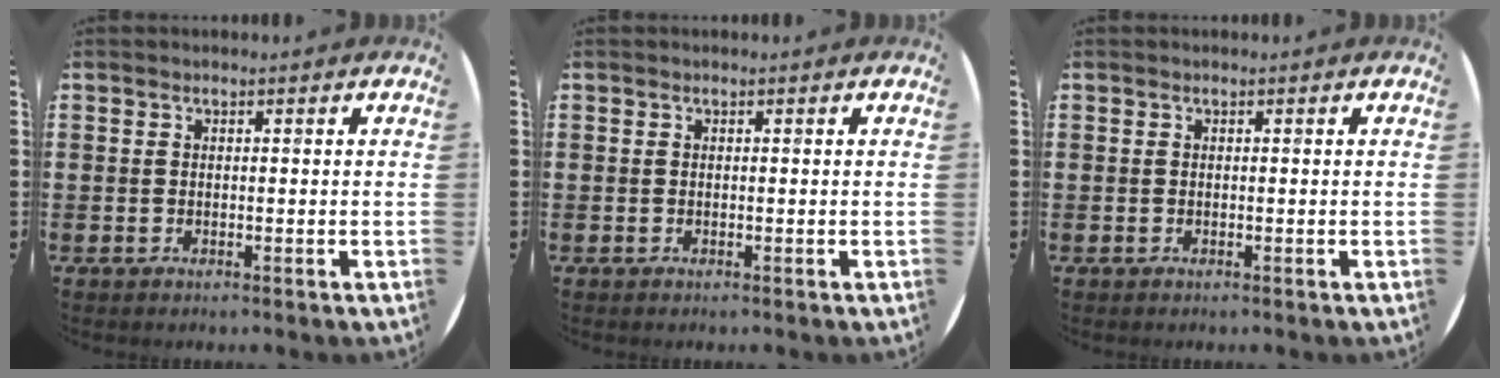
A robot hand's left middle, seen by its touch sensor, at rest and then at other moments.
{"total": 0.0}
{"total": 0.0}